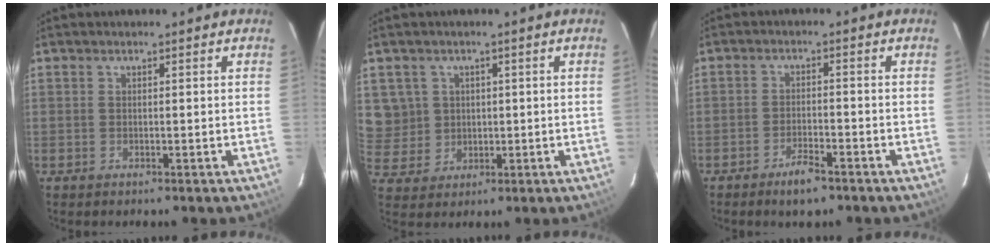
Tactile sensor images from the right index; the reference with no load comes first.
{"total": 7.0, "force": [2.0, 6.6, 1.2], "torque": [-0.030, 0.011, 0.056]}
{"total": 4.6, "force": [-3.4, 1.3, 2.8], "torque": [-0.064, -0.001, -0.058]}